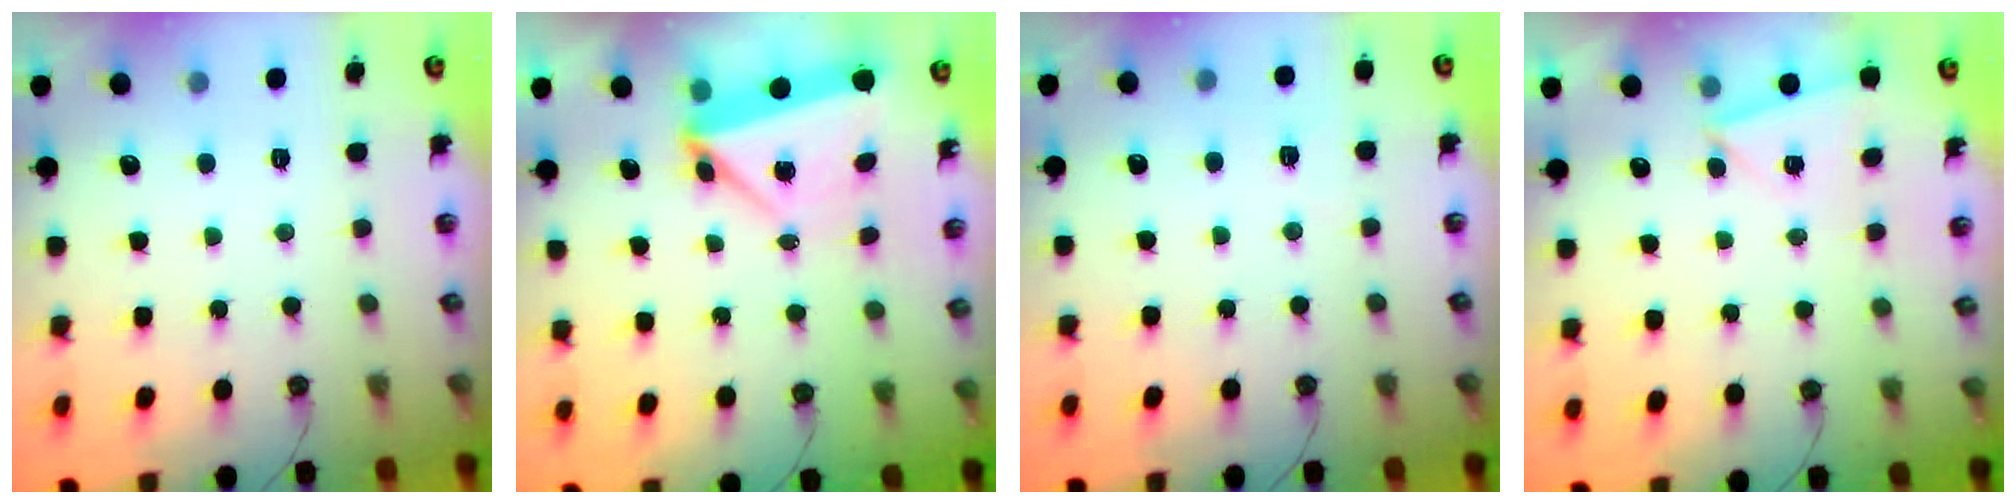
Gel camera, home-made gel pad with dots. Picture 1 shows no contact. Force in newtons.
{"total": 7.1, "press": 7.0, "slide": 0.7}
{"total": 2.6, "press": 1.9, "slide": 1.8}
{"total": 3.2, "press": 2.7, "slide": 1.7}